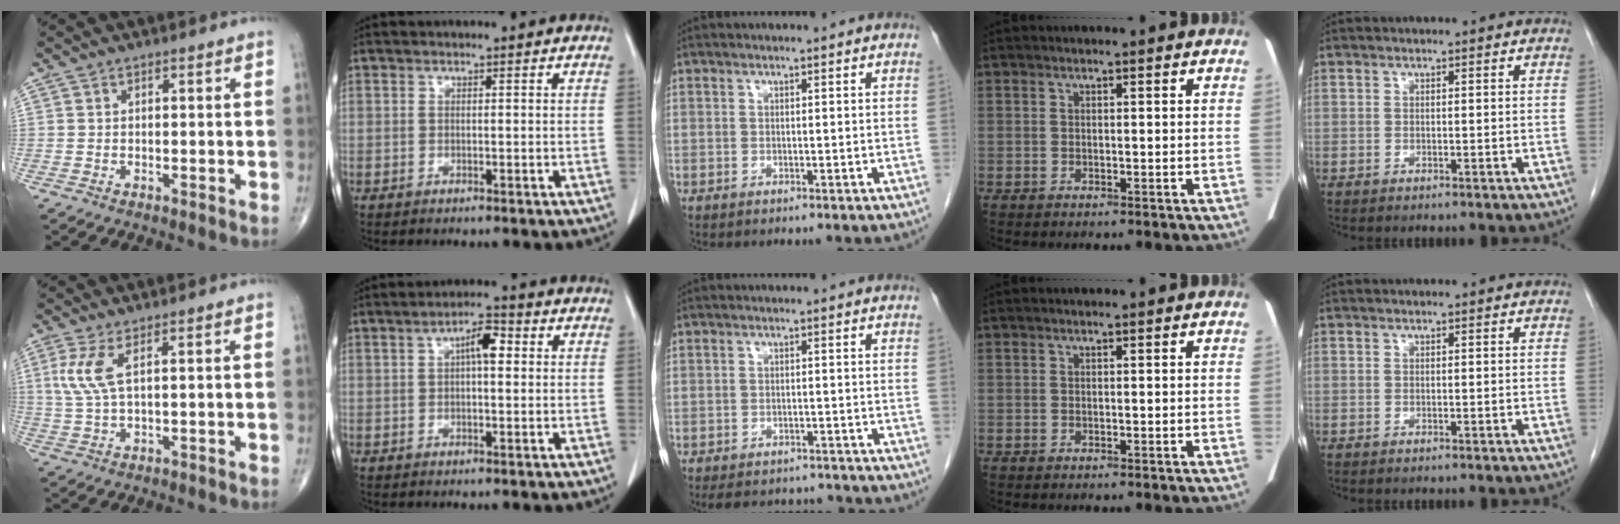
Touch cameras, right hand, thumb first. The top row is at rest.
{"thumb": {"total": 5.3, "force": [1.8, 1.4, 4.8], "torque": [-0.127, -0.002, 0.043]}, "index": {"total": 4.5, "force": [1.0, 1.3, 4.1], "torque": [-0.071, 0.015, 0.013]}, "middle": {"total": 8.6, "force": [-8.0, 2.6, 1.9], "torque": [-0.032, 0.008, -0.099]}}